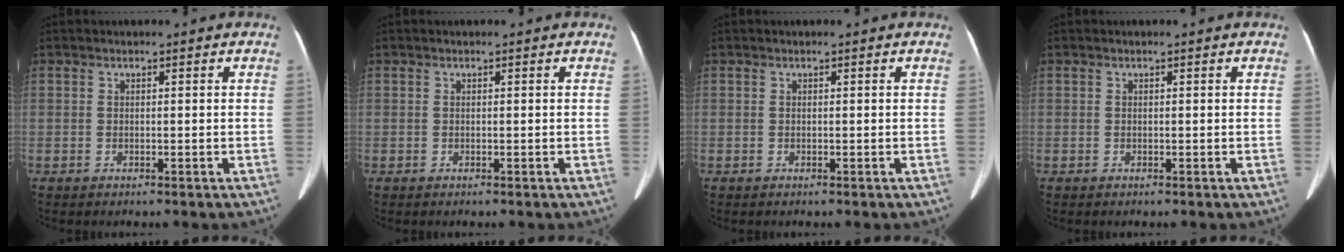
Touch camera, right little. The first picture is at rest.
{"total": 0.0}
{"total": 0.0}
{"total": 0.0}